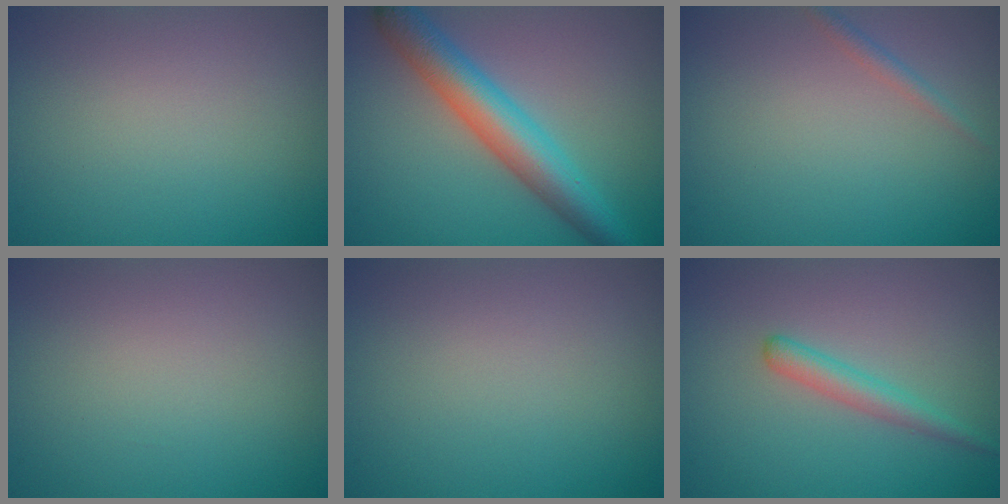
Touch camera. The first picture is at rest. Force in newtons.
{"total": 6.7, "press": 6.7, "slide": 0.2}
{"total": 1.0, "press": 1.0, "slide": 0.0}
{"total": 0.0}
{"total": 0.0}
{"total": 2.2, "press": 2.2, "slide": 0.0}